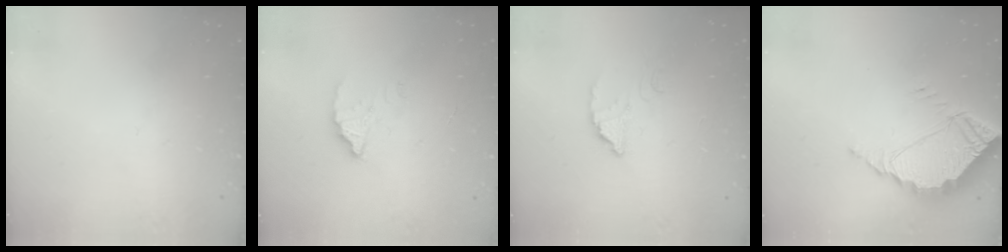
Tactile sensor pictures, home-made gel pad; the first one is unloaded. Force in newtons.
{"total": 2.6, "press": 2.6, "slide": 0.2}
{"total": 2.4, "press": 2.4, "slide": 0.1}
{"total": 5.4, "press": 5.4, "slide": 0.3}